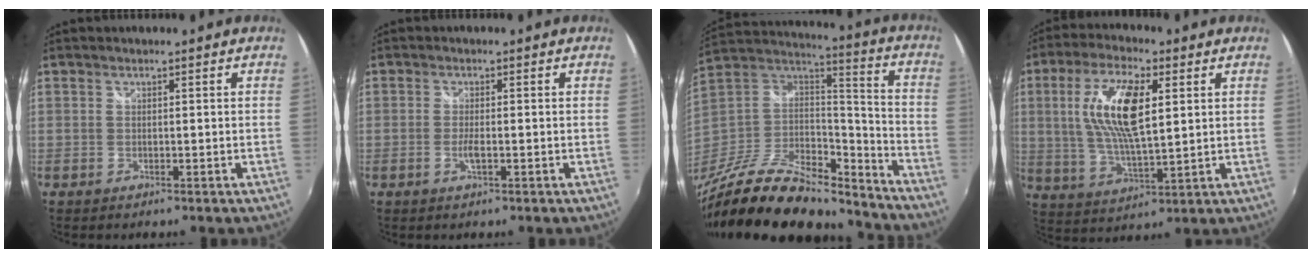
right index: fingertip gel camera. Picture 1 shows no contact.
{"total": 2.1, "force": [-0.6, 0.4, 1.9], "torque": [-0.039, -0.004, -0.011]}
{"total": 30.5, "force": [-23.2, 12.1, 15.6], "torque": [-0.305, -0.001, -0.367]}
{"total": 13.8, "force": [3.3, 4.7, 12.5], "torque": [-0.245, 0.006, 0.065]}